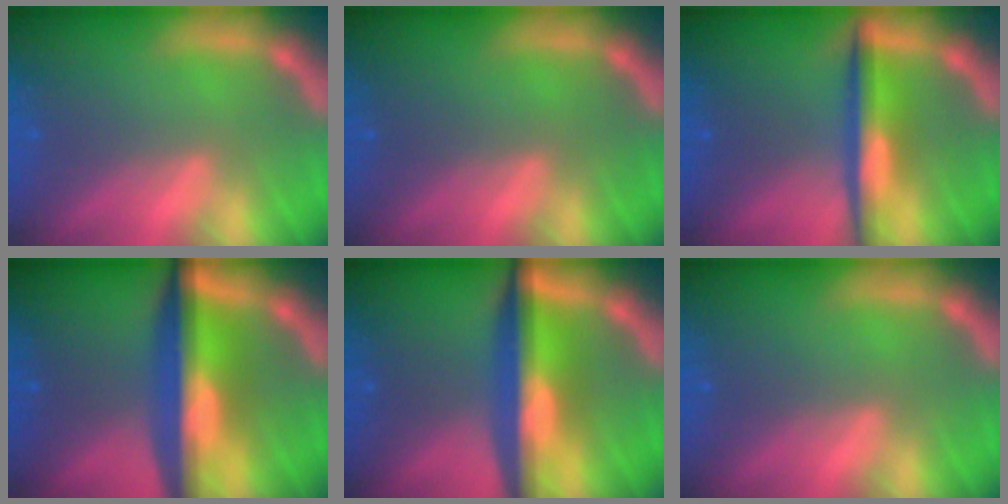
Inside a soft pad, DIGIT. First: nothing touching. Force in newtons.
{"total": 0.0}
{"total": 5.0}
{"total": 9.6}
{"total": 8.5}
{"total": 0.0}